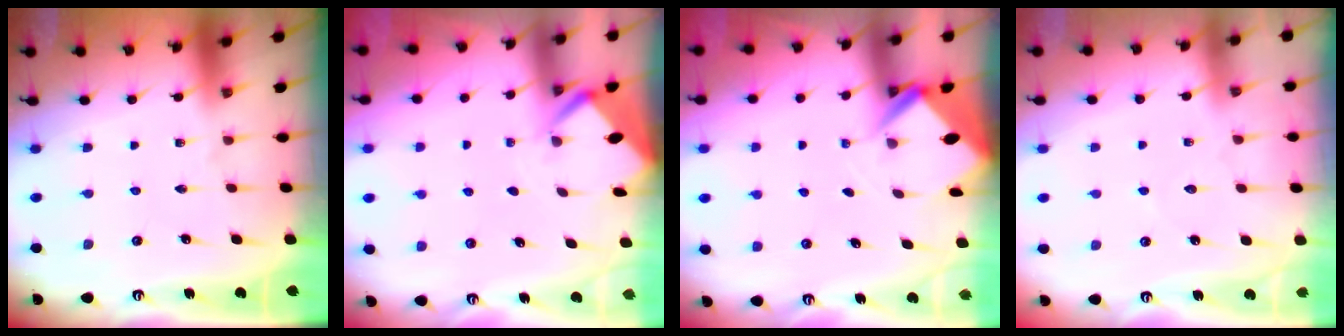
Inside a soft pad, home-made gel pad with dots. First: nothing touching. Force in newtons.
{"total": 2.9, "press": 2.9, "slide": 0.4}
{"total": 2.6, "press": 2.6, "slide": 0.1}
{"total": 4.6, "press": 4.5, "slide": 0.6}